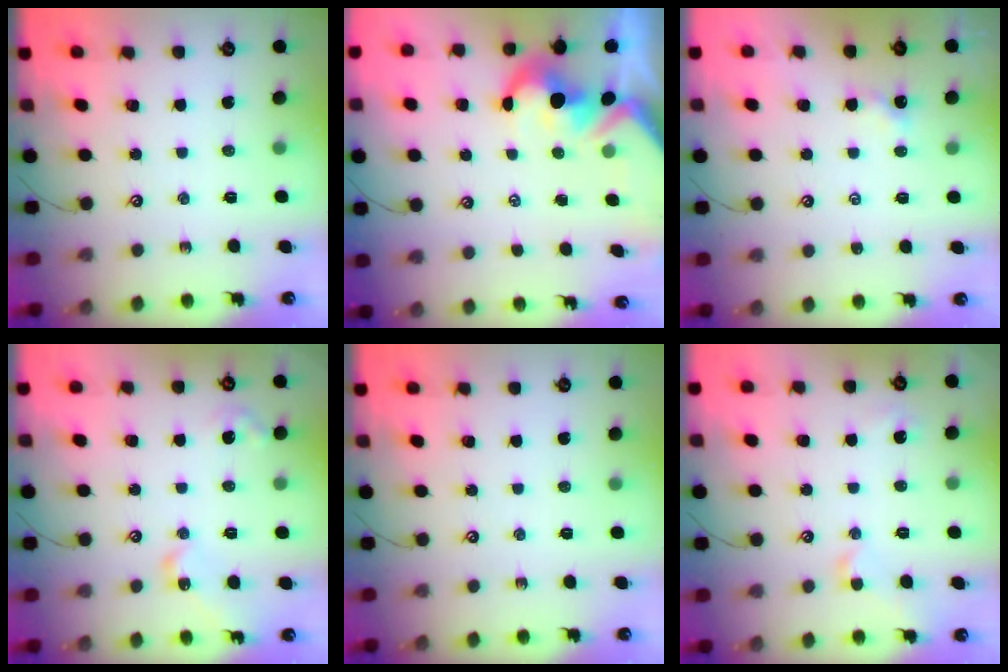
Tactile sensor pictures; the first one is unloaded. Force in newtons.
{"total": 5.2, "press": 5.0, "slide": 1.2}
{"total": 0.6, "press": 0.5, "slide": 0.2}
{"total": 7.6, "press": 7.5, "slide": 0.7}
{"total": 0.0}
{"total": 1.7, "press": 1.6, "slide": 0.5}